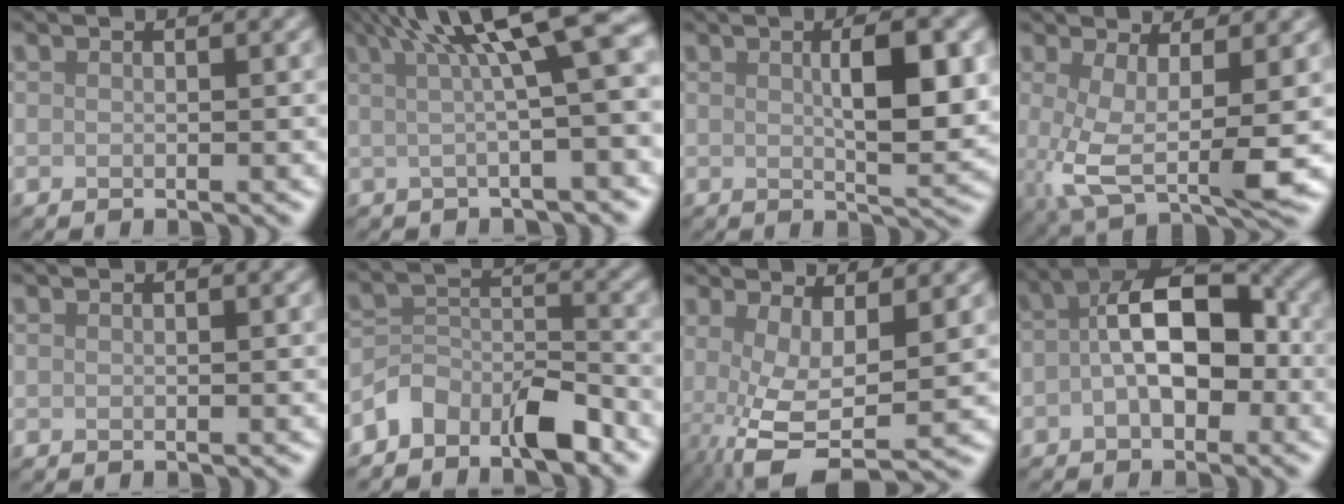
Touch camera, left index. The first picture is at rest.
{"total": 9.1, "force": [2.8, 1.6, 8.5], "torque": [-0.106, 0.027, 0.036]}
{"total": 5.7, "force": [0.9, 1.3, 5.4], "torque": [-0.080, 0.002, 0.018]}
{"total": 6.2, "force": [-0.2, 1.9, 5.9], "torque": [-0.116, -0.011, -0.001]}
{"total": 0.0}
{"total": 4.9, "force": [-3.8, 2.1, 2.1], "torque": [-0.028, 0.004, -0.082]}
{"total": 6.3, "force": [-0.7, 2.1, 5.9], "torque": [-0.114, -0.009, -0.007]}
{"total": 7.0, "force": [-0.2, 3.8, 5.9], "torque": [-0.097, 0.018, -0.016]}